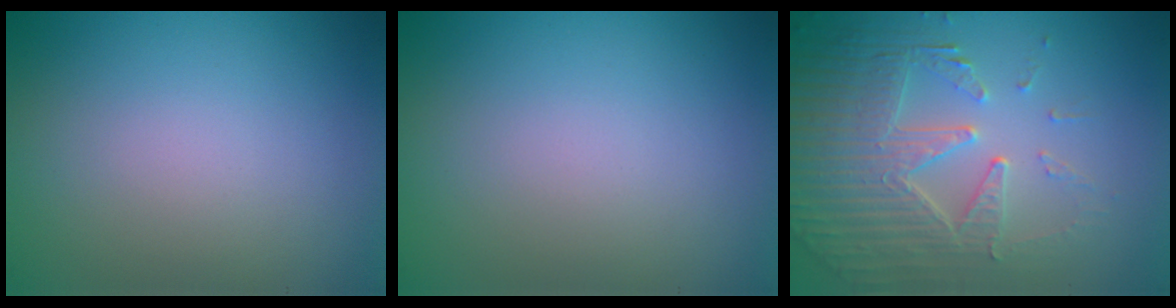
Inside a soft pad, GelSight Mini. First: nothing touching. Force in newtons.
{"total": 0.0}
{"total": 6.4, "press": 5.0, "slide": 4.0}